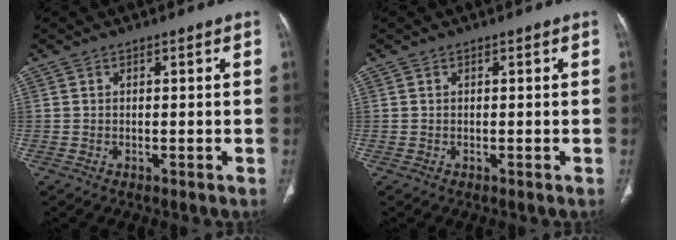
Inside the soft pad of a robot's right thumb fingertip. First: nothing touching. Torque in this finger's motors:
{"motor_torque": [0.09, -0.16, 0.19, 0.19, -0.08]}